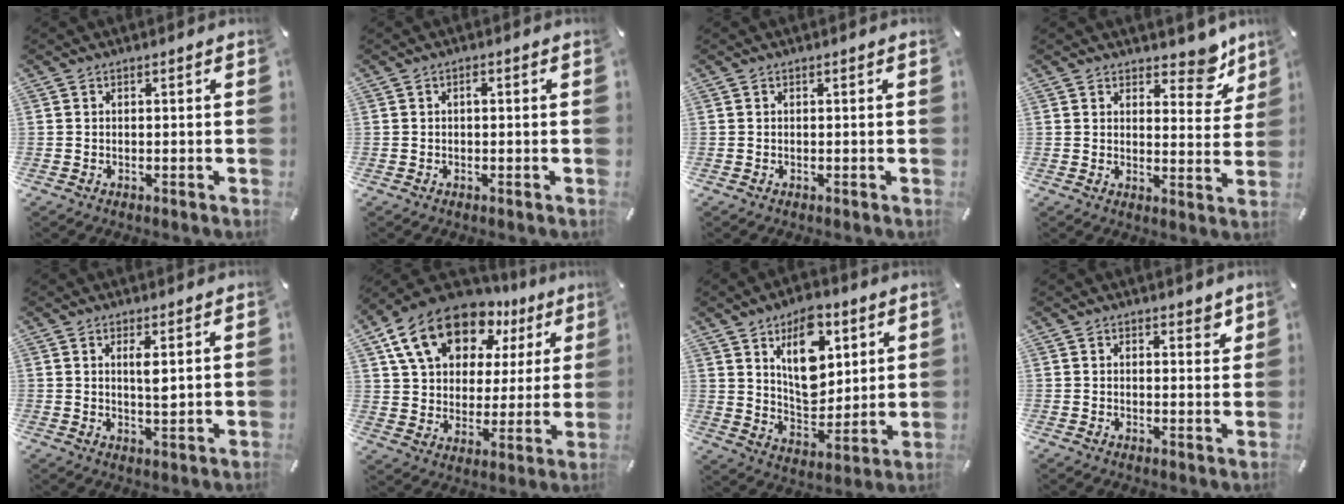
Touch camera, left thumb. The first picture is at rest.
{"total": 1.0, "force": [0.0, 0.4, 1.0], "torque": [-0.019, 0.005, -0.002]}
{"total": 0.0}
{"total": 8.5, "force": [6.5, 4.2, 3.5], "torque": [-0.018, -0.050, 0.110]}
{"total": 4.0, "force": [1.5, 1.1, 3.5], "torque": [-0.058, -0.004, 0.022]}
{"total": 18.0, "force": [10.9, 11.1, 9.1], "torque": [-0.174, -0.045, 0.199]}
{"total": 15.1, "force": [7.2, 9.4, 9.2], "torque": [-0.127, -0.031, 0.129]}
{"total": 2.6, "force": [2.0, 1.4, 0.8], "torque": [-0.003, -0.008, 0.033]}